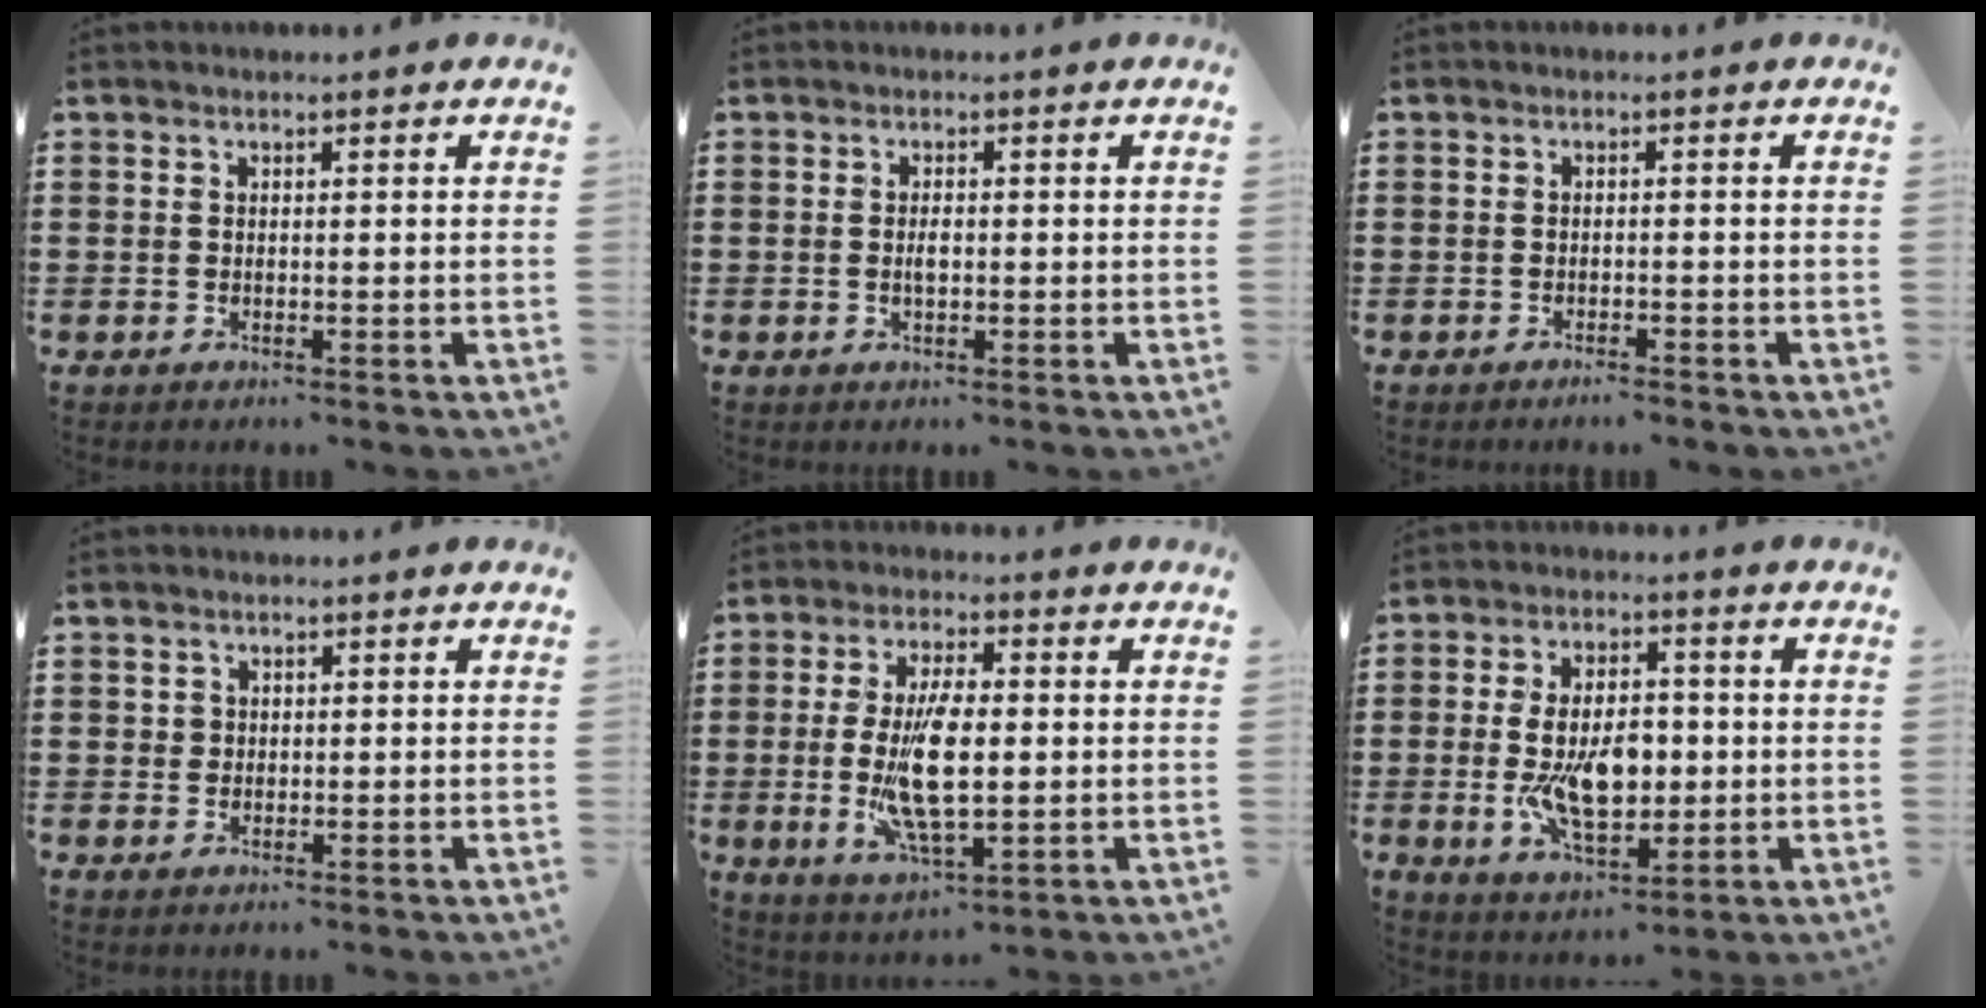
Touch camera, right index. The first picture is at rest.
{"total": 1.8, "force": [-0.1, 0.6, 1.6], "torque": [-0.032, 0.002, -0.002]}
{"total": 1.1, "force": [-1.0, -0.1, 0.3], "torque": [-0.009, -0.002, -0.020]}
{"total": 0.8, "force": [0.3, 0.8, 0.2], "torque": [-0.005, 0.002, 0.006]}
{"total": 11.5, "force": [-0.5, 4.3, 10.6], "torque": [-0.226, -0.013, -0.009]}
{"total": 10.5, "force": [-1.0, 5.7, 8.8], "torque": [-0.162, -0.003, -0.023]}